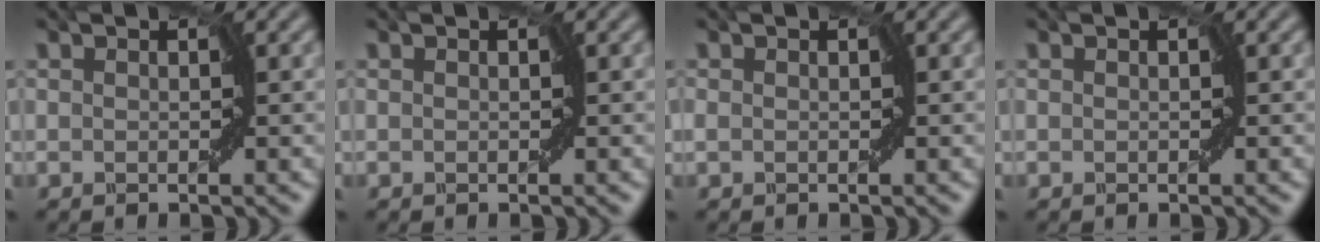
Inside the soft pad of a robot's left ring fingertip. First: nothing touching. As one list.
[{"total": 0.0}, {"total": 0.0}, {"total": 0.0}]